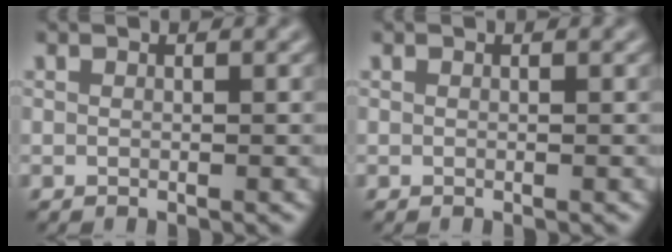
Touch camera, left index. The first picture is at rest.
{"total": 0.0}